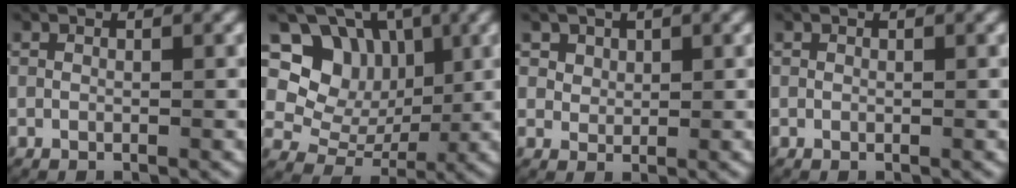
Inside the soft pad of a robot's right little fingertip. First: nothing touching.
{"total": 11.2, "force": [1.6, 9.6, 5.7], "torque": [-0.130, -0.031, 0.032]}
{"total": 2.4, "force": [1.1, 2.0, 0.7], "torque": [-0.026, -0.002, 0.022]}
{"total": 0.0}